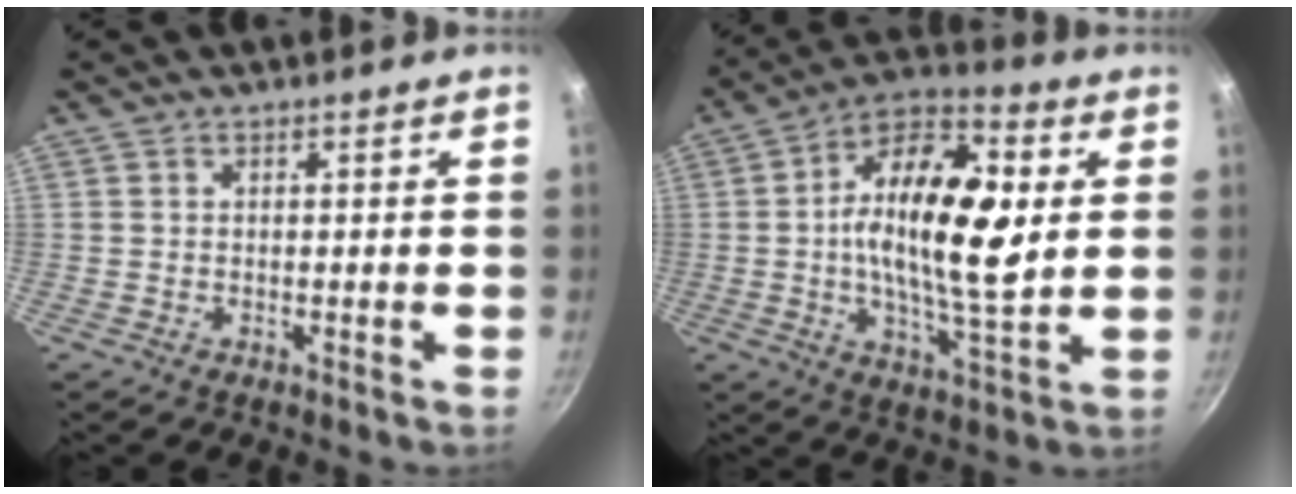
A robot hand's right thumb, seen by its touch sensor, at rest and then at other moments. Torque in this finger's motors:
{"motor_torque": [0.27, 0.52, 0.87, 0.33, 0.18]}